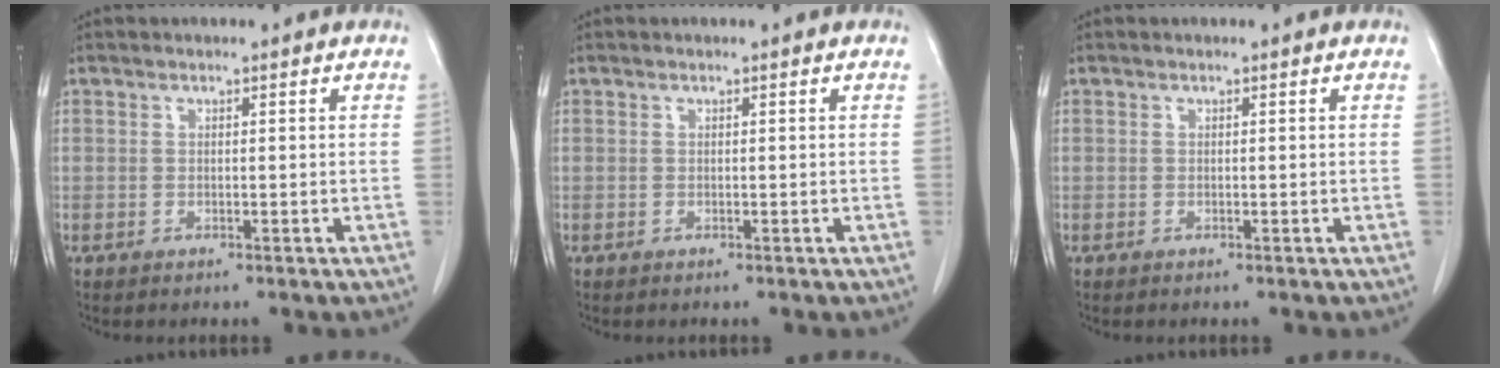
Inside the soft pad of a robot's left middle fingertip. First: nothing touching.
{"total": 0.0}
{"total": 0.0}